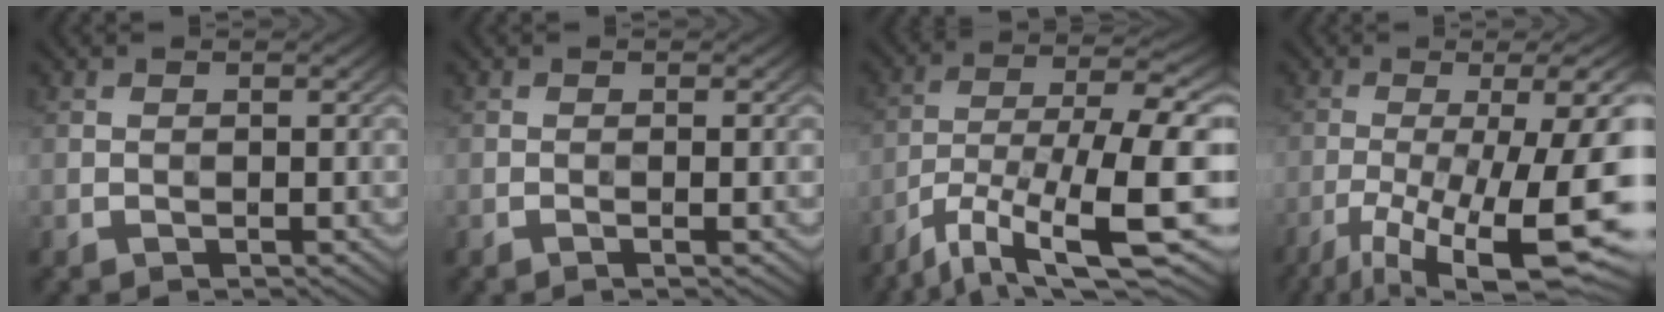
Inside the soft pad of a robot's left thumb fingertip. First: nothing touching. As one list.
[{"total": 0.8, "force": [-0.2, 0.0, 0.8], "torque": [-0.014, 0.000, -0.007]}, {"total": 15.8, "force": [-8.1, 4.9, 12.7], "torque": [-0.230, -0.019, -0.144]}, {"total": 17.5, "force": [-7.5, 4.1, 15.3], "torque": [-0.213, -0.004, -0.115]}]